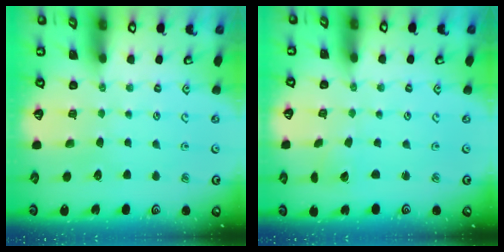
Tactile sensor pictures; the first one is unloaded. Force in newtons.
{"total": 1.4, "press": 1.4, "slide": 0.0}